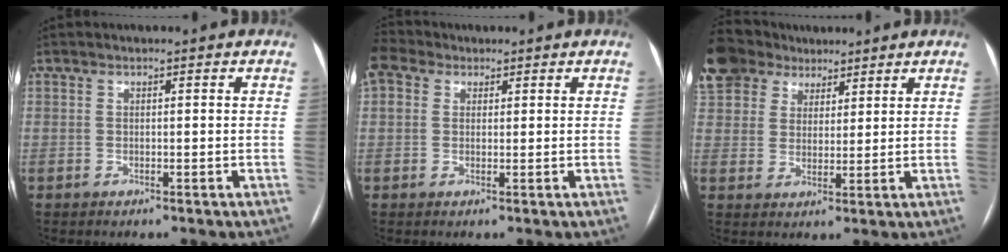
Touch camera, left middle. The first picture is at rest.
{"total": 4.4, "force": [2.6, 3.0, 1.9], "torque": [-0.054, 0.031, 0.054]}
{"total": 15.5, "force": [11.1, 9.7, 4.8], "torque": [-0.143, 0.055, 0.214]}